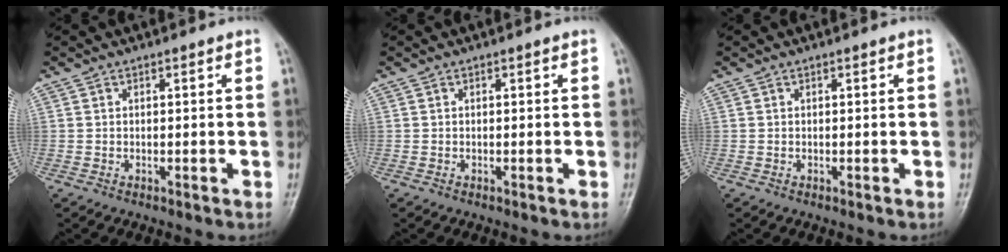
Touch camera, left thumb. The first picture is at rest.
{"total": 0.0}
{"total": 0.0}